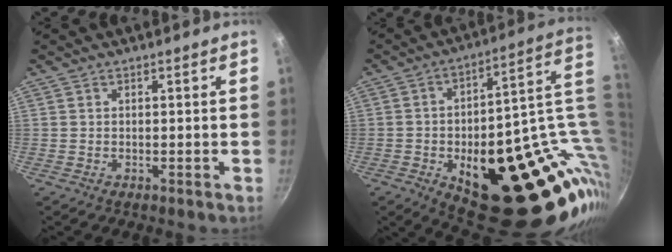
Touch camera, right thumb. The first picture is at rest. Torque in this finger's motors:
{"motor_torque": [0.59, 1.05, 2.35, -0.41, 0.50]}